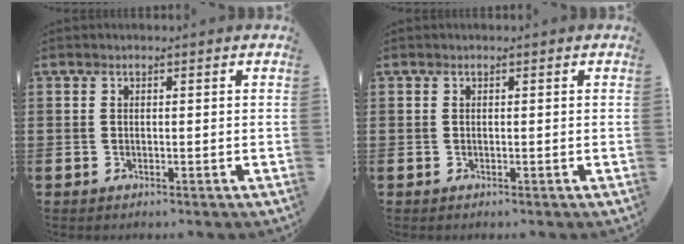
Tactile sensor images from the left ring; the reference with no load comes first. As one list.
[{"total": 0.0}]